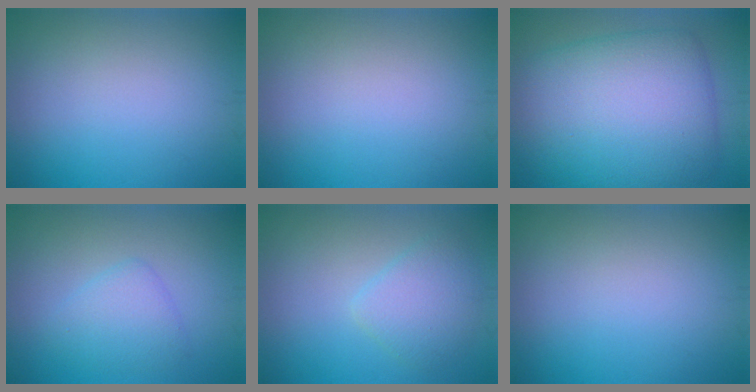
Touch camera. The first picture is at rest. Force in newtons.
{"total": 0.0}
{"total": 11.6, "press": 11.6, "slide": 0.3}
{"total": 2.6, "press": 2.6, "slide": 0.3}
{"total": 3.0, "press": 3.0, "slide": 0.2}
{"total": 0.0}